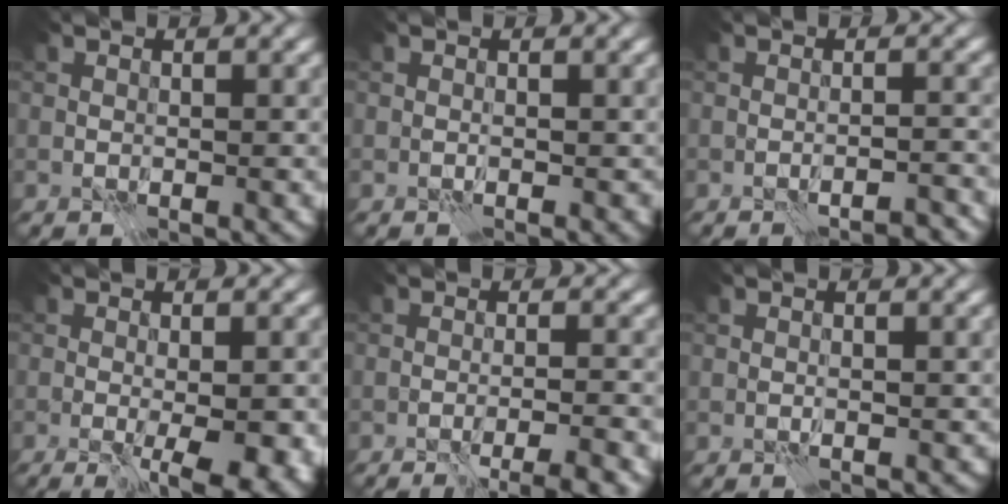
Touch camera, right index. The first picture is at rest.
{"total": 0.0}
{"total": 2.1, "force": [-2.0, -0.1, 0.8], "torque": [-0.008, 0.000, -0.028]}
{"total": 5.4, "force": [-1.9, 1.1, 5.0], "torque": [-0.069, -0.018, -0.022]}
{"total": 5.4, "force": [-3.9, 0.7, 3.6], "torque": [-0.036, 0.002, -0.051]}
{"total": 0.0}